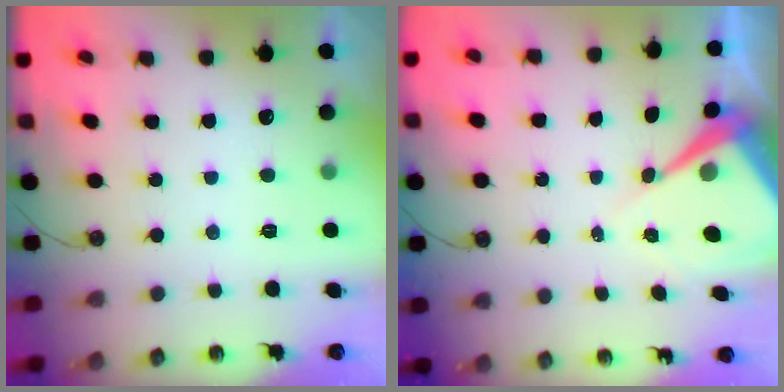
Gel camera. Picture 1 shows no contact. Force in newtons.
{"total": 8.3, "press": 8.2, "slide": 0.7}